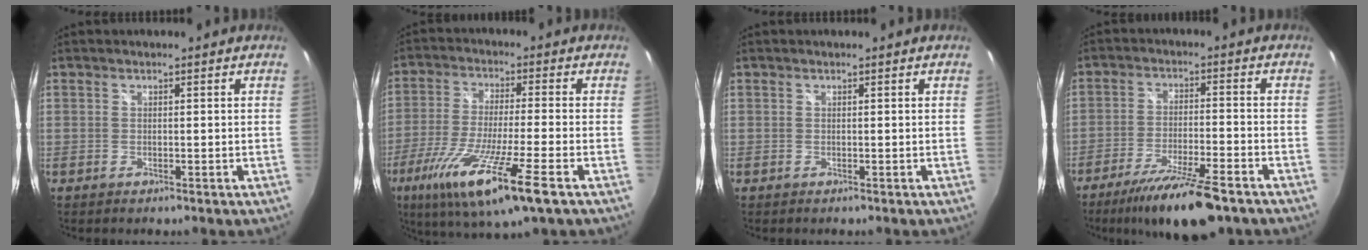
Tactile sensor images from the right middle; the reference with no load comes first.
{"total": 17.1, "force": [-8.9, 1.3, 14.5], "torque": [-0.288, -0.055, -0.161]}
{"total": 0.0}
{"total": 13.6, "force": [-10.3, 2.4, 8.6], "torque": [-0.171, -0.027, -0.170]}